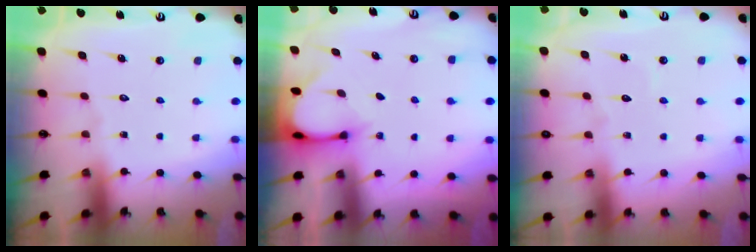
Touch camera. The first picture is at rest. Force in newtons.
{"total": 3.2, "press": 3.2, "slide": 0.2}
{"total": 3.1, "press": 3.1, "slide": 0.3}